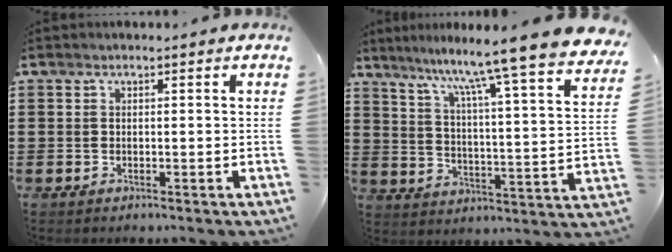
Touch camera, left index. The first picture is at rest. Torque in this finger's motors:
{"motor_torque": [1.05, -1.09, 1.06, 0.21]}